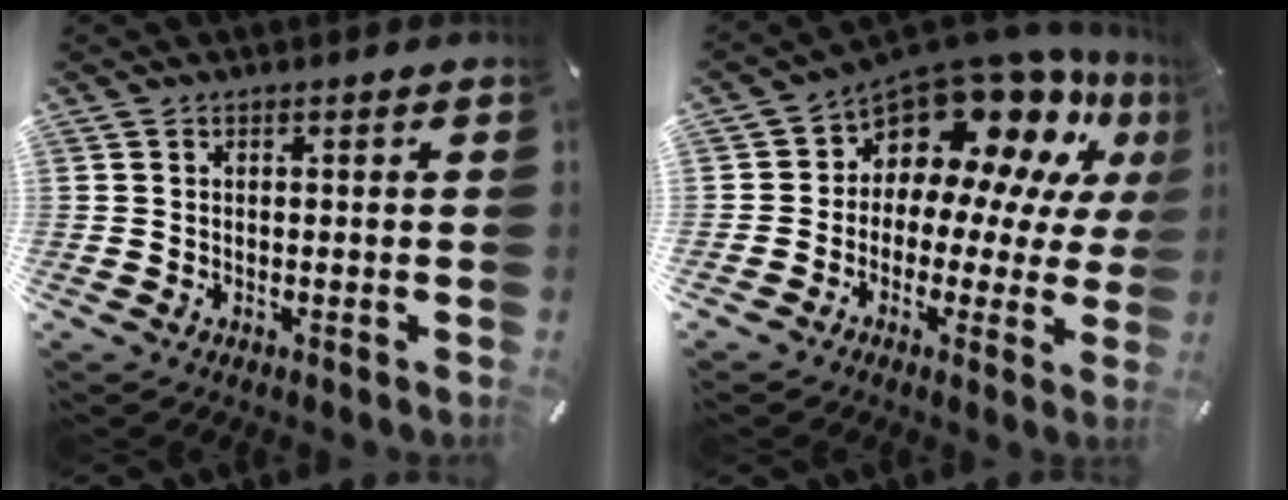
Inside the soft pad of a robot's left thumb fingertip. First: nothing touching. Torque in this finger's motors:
{"motor_torque": [2.50, 2.51, 0.85, 0.34, 0.08]}